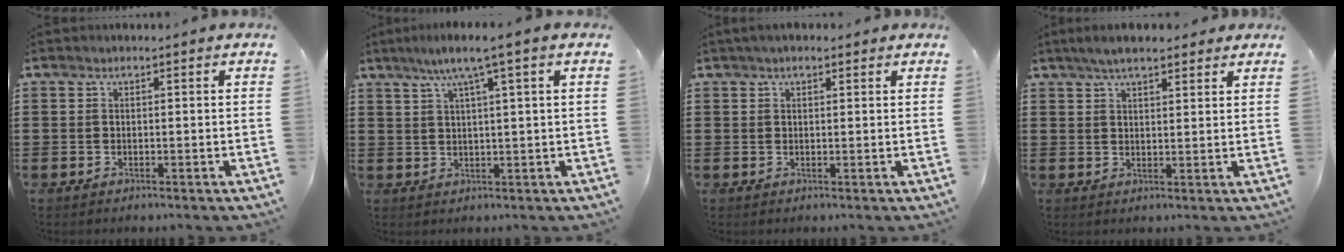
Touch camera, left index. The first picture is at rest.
{"total": 4.9, "force": [2.3, -0.3, 4.3], "torque": [-0.089, 0.002, 0.034]}
{"total": 1.4, "force": [0.9, 0.6, 0.9], "torque": [-0.018, 0.006, 0.017]}
{"total": 4.6, "force": [3.7, 1.3, 2.5], "torque": [-0.056, 0.003, 0.068]}